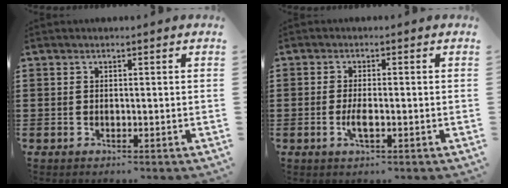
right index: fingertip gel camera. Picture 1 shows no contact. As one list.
[{"total": 2.6, "force": [-0.9, 0.5, 2.4], "torque": [-0.047, -0.005, -0.018]}]